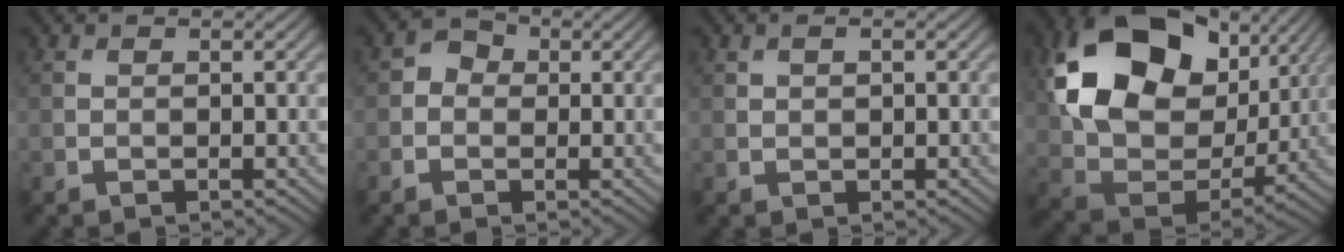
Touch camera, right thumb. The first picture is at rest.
{"total": 2.2, "force": [-0.2, 2.0, 1.0], "torque": [-0.014, 0.004, -0.011]}
{"total": 1.2, "force": [0.5, 0.6, 0.9], "torque": [-0.021, 0.001, 0.011]}
{"total": 17.8, "force": [6.7, 12.3, 11.0], "torque": [-0.238, -0.004, 0.134]}